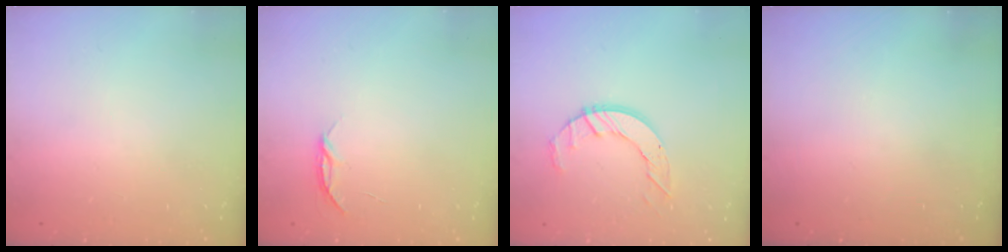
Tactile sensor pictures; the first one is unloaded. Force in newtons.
{"total": 3.6, "press": 3.6, "slide": 0.5}
{"total": 5.8, "press": 5.8, "slide": 0.4}
{"total": 0.0}